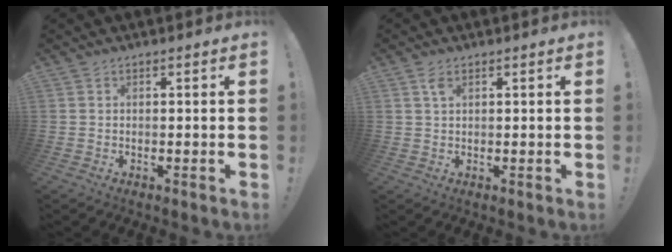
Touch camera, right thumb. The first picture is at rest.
{"total": 2.4, "force": [1.2, 1.1, 1.8], "torque": [-0.037, 0.002, 0.020]}